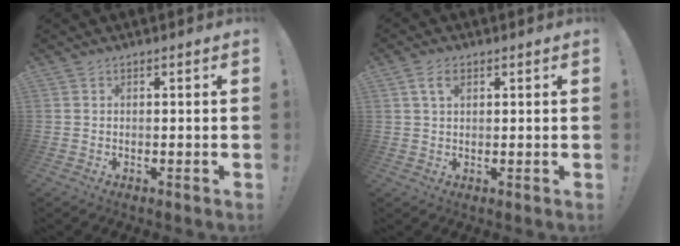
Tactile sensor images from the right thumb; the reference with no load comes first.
{"total": 3.7, "force": [1.6, 2.1, 2.6], "torque": [-0.046, 0.001, 0.029]}